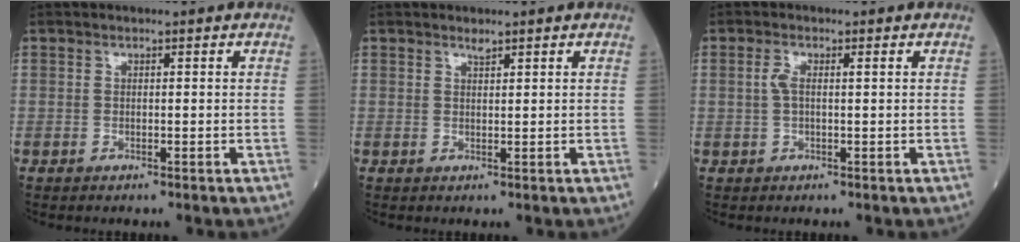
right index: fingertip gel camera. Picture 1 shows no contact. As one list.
[{"total": 0.9, "force": [0.8, 0.0, 0.3], "torque": [-0.011, -0.003, 0.015]}, {"total": 2.1, "force": [0.4, 0.6, 2.0], "torque": [-0.049, 0.011, 0.008]}]